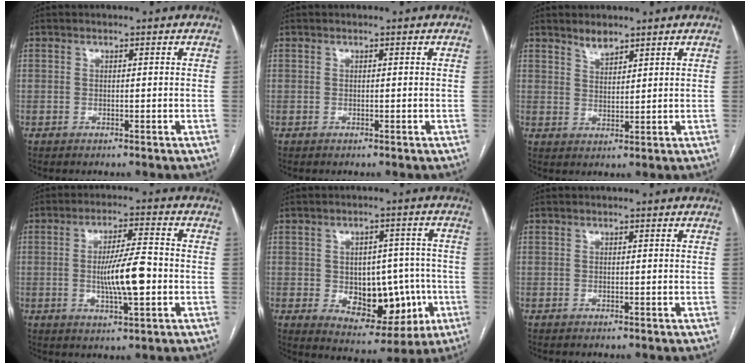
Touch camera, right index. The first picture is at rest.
{"total": 0.0}
{"total": 2.8, "force": [2.5, 1.0, 0.9], "torque": [-0.016, -0.003, 0.048]}
{"total": 8.8, "force": [-1.3, 1.2, 8.6], "torque": [-0.156, 0.000, -0.023]}
{"total": 12.4, "force": [-2.2, 7.7, 9.4], "torque": [-0.118, 0.018, -0.010]}
{"total": 0.0}